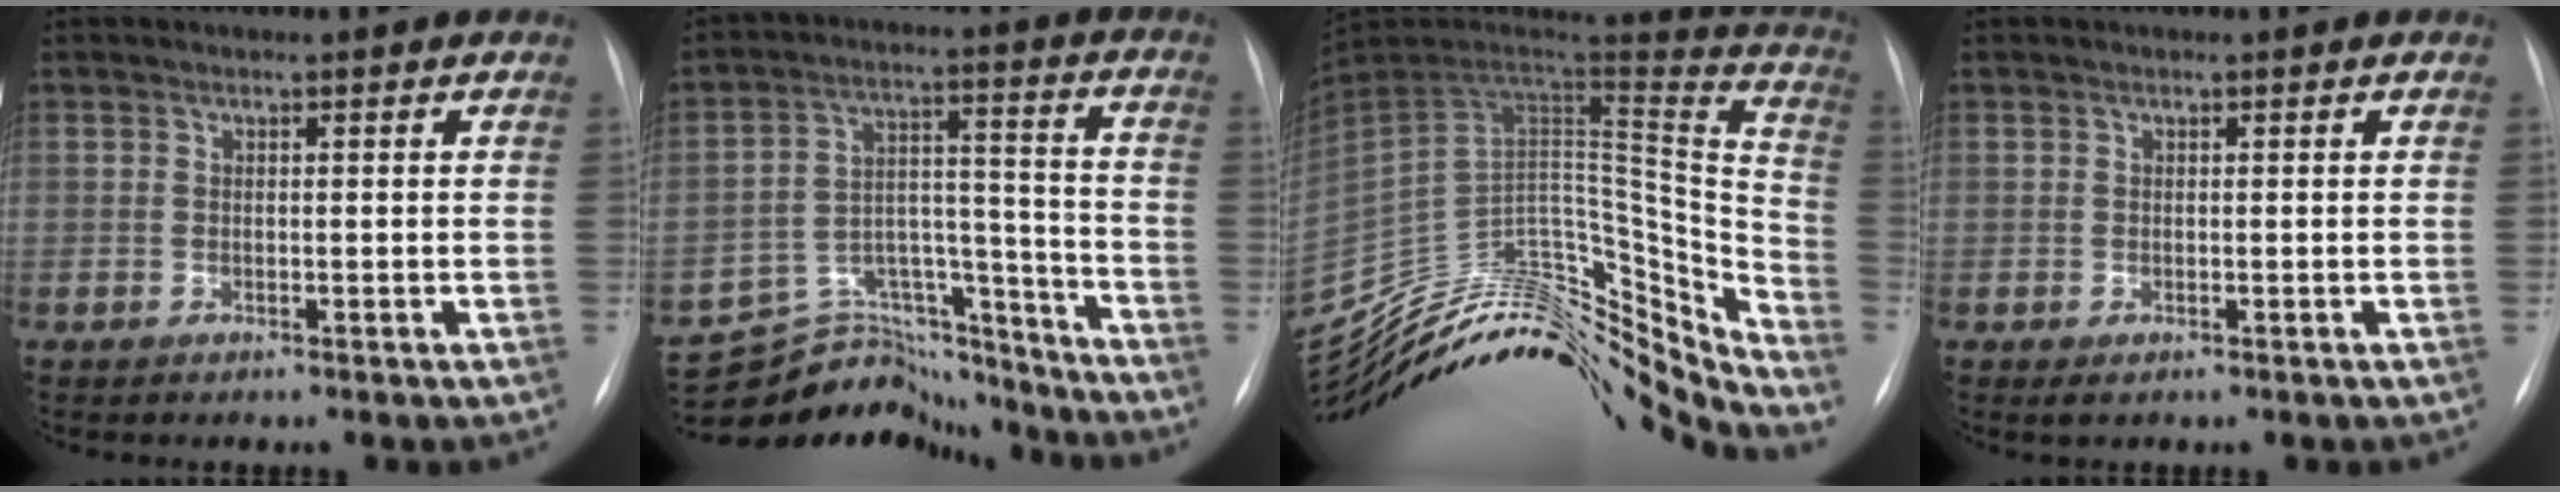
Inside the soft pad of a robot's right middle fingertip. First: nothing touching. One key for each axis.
{"total": 14.5, "fx": -14.0, "fy": 3.7, "fz": 0.0, "tx": 0.014, "ty": 0.072, "tz": -0.221}
{"total": 31.9, "fx": -27.5, "fy": 10.5, "fz": 12.3, "tx": -0.206, "ty": 0.025, "tz": -0.413}
{"total": 0.6, "fx": -0.2, "fy": 0.3, "fz": 0.5, "tx": -0.009, "ty": -0.003, "tz": -0.001}